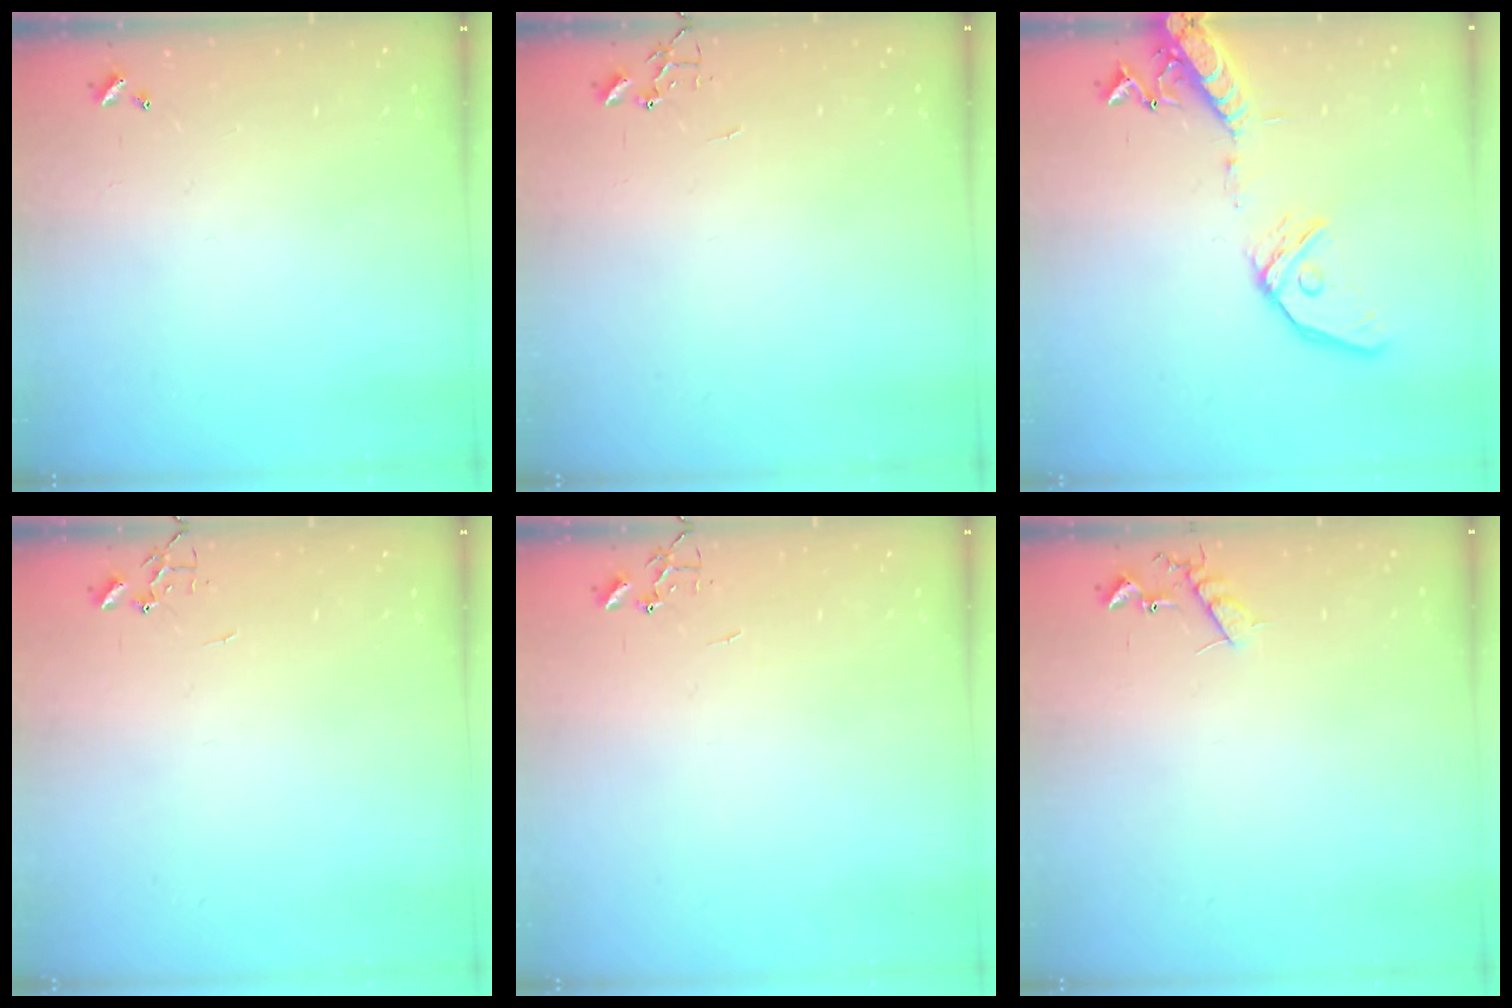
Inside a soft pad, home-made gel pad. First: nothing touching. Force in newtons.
{"total": 0.0}
{"total": 16.0, "press": 15.7, "slide": 3.1}
{"total": 0.0}
{"total": 0.0}
{"total": 7.6, "press": 7.6, "slide": 0.4}